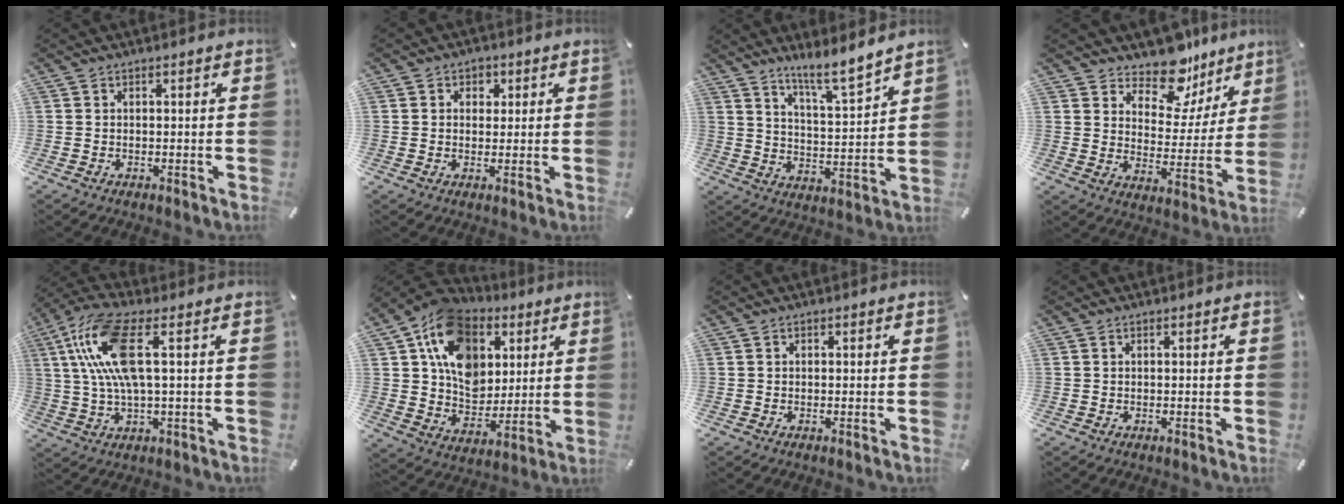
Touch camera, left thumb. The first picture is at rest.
{"total": 2.8, "force": [0.6, 2.5, 1.0], "torque": [0.002, -0.002, 0.002]}
{"total": 8.9, "force": [8.1, 1.0, 3.6], "torque": [-0.064, -0.061, 0.143]}
{"total": 13.2, "force": [10.9, 6.5, 3.9], "torque": [-0.059, -0.099, 0.195]}
{"total": 13.4, "force": [3.0, 4.4, 12.3], "torque": [-0.260, -0.011, 0.049]}
{"total": 16.0, "force": [5.8, 12.9, 7.6], "torque": [-0.130, -0.019, 0.113]}
{"total": 0.0}
{"total": 0.0}